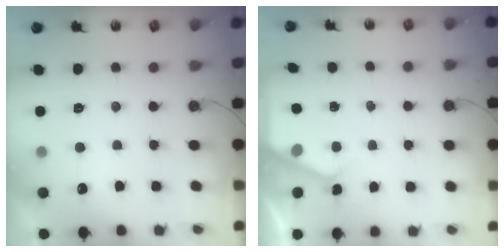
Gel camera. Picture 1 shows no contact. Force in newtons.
{"total": 2.2, "press": 2.2, "slide": 0.3}